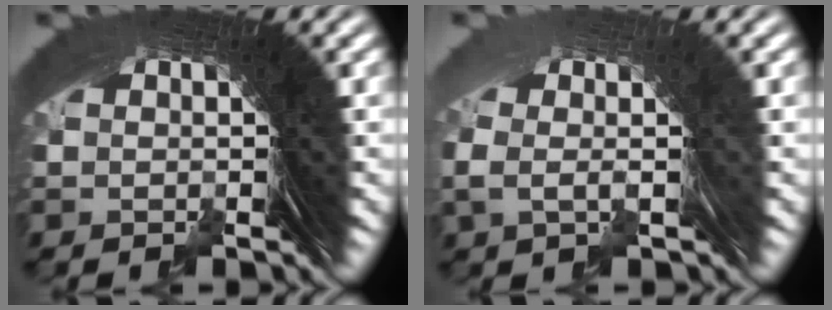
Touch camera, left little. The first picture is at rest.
{"total": 0.8, "force": [-0.1, 0.3, 0.7], "torque": [-0.017, -0.004, 0.003]}